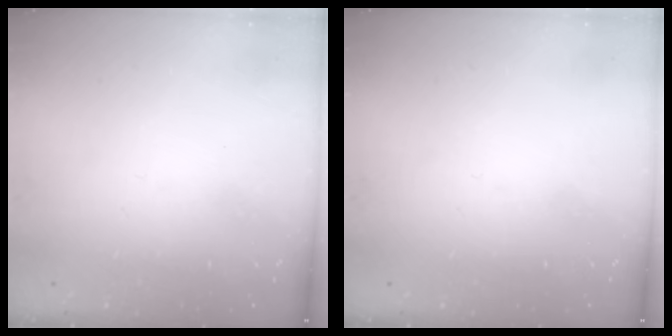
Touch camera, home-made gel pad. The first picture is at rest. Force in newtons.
{"total": 0.0}